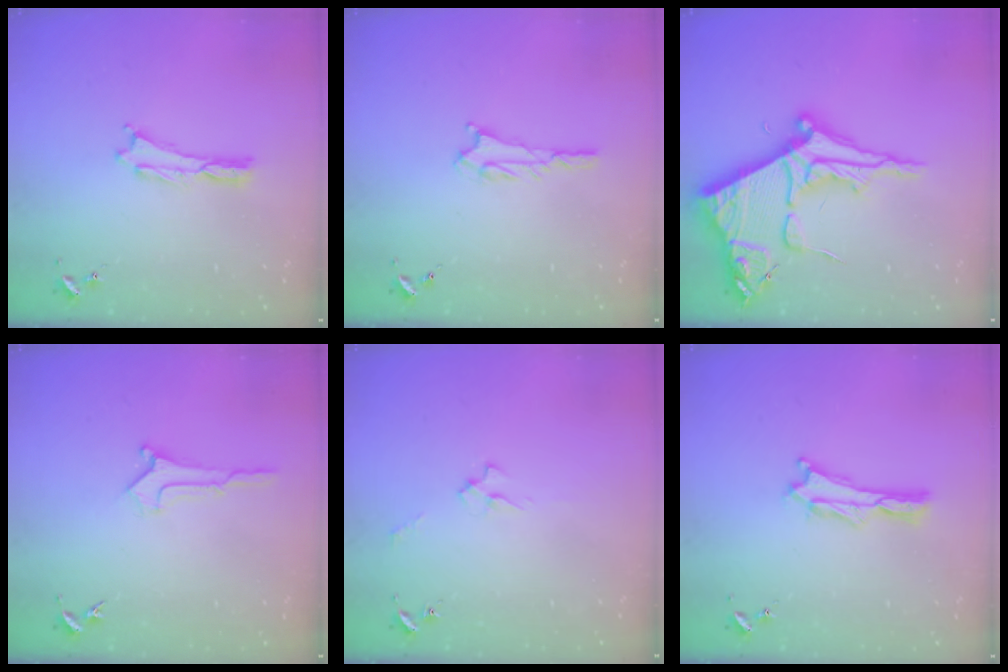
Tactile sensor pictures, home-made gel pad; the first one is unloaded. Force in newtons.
{"total": 1.8, "press": 1.8, "slide": 0.2}
{"total": 10.4, "press": 10.4, "slide": 1.1}
{"total": 0.6, "press": 0.6, "slide": 0.1}
{"total": 2.4, "press": 2.4, "slide": 0.4}
{"total": 0.9, "press": 0.9, "slide": 0.2}